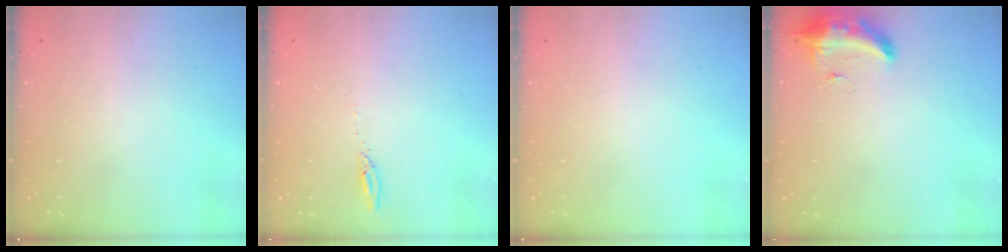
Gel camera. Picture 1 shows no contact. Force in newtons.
{"total": 2.7, "press": 2.7, "slide": 0.2}
{"total": 0.0}
{"total": 12.6, "press": 10.6, "slide": 6.9}